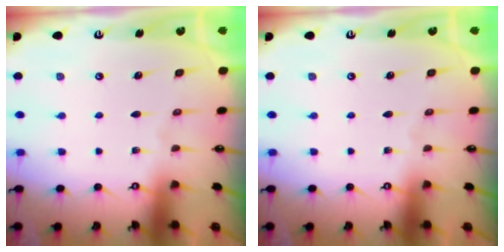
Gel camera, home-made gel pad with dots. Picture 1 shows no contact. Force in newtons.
{"total": 0.0}